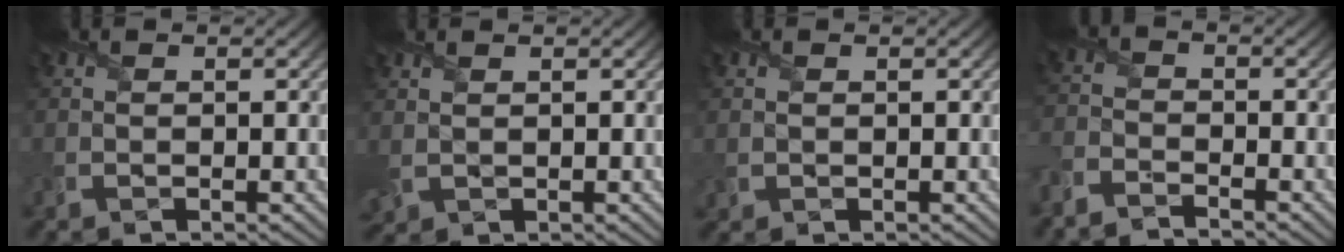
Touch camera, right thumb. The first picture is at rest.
{"total": 1.7, "force": [1.1, 1.1, 0.7], "torque": [-0.028, 0.001, 0.025]}
{"total": 0.5, "force": [0.4, 0.4, 0.0], "torque": [-0.004, -0.003, 0.009]}
{"total": 3.6, "force": [-3.5, 0.6, 0.6], "torque": [-0.016, -0.006, -0.085]}